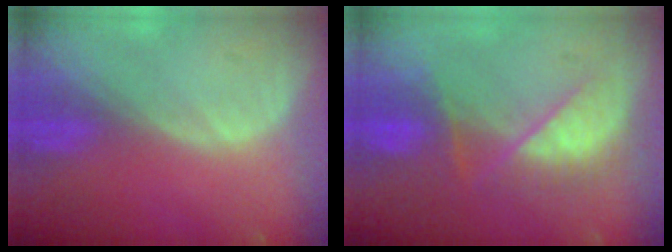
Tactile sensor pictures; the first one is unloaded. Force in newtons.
{"total": 7.5, "press": 7.2, "slide": 1.8}